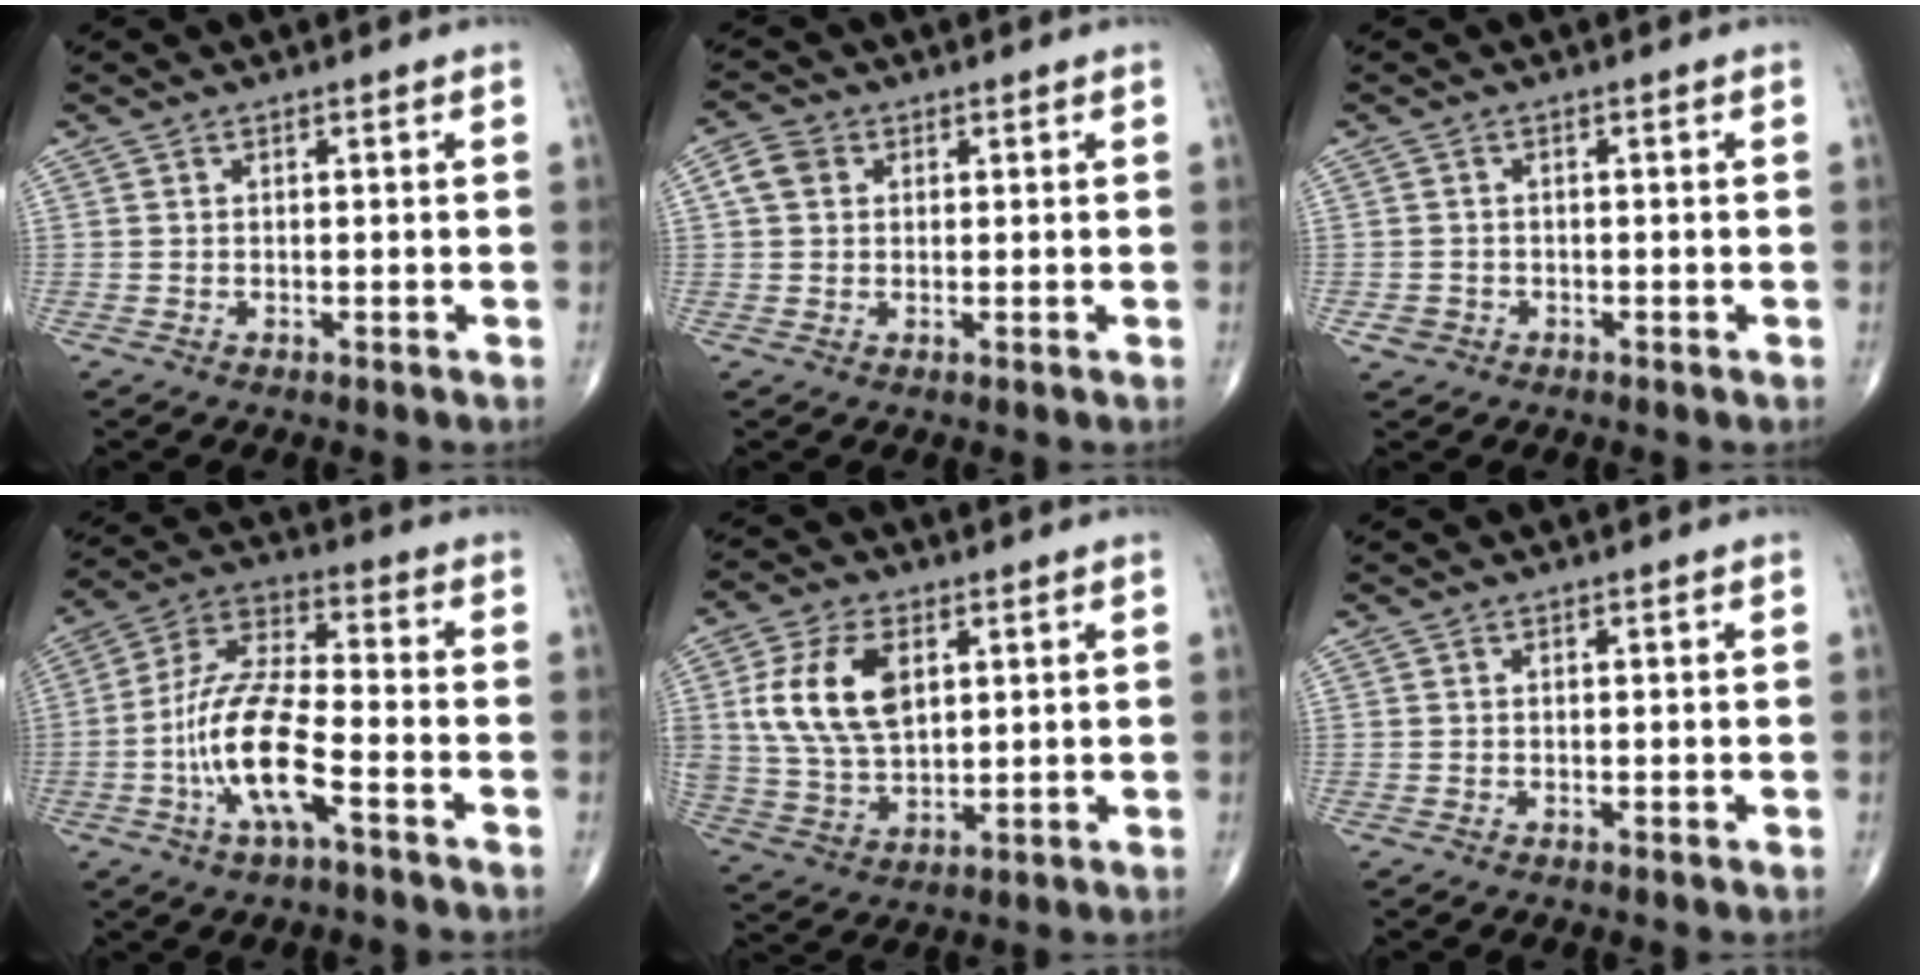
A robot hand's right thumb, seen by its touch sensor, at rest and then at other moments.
{"total": 4.0, "force": [1.0, 3.2, 2.0], "torque": [-0.032, 0.008, 0.015]}
{"total": 1.8, "force": [-0.9, 1.6, 0.3], "torque": [0.000, 0.007, -0.015]}
{"total": 14.1, "force": [-5.0, 4.2, 12.5], "torque": [-0.259, 0.037, -0.097]}
{"total": 13.5, "force": [3.6, 7.9, 10.3], "torque": [-0.195, -0.006, 0.074]}
{"total": 0.0}